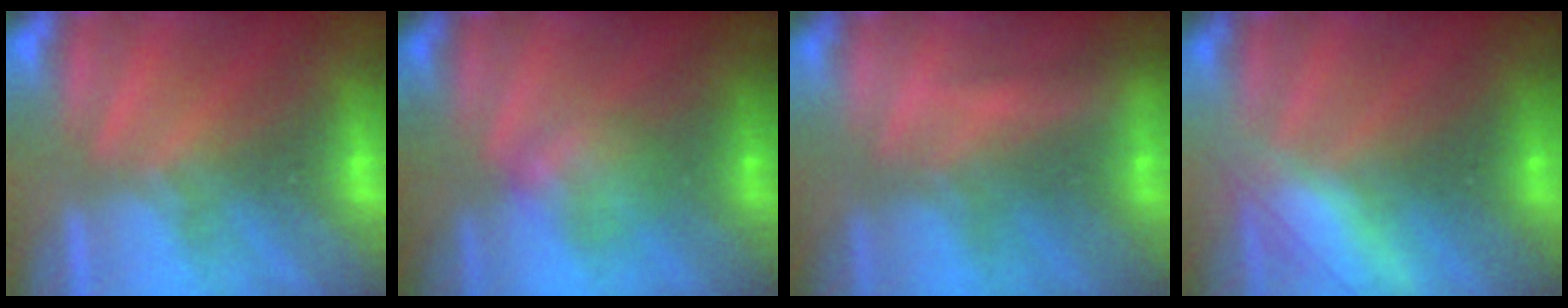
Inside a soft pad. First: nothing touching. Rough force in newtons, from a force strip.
{"total": 2.4}
{"total": 2.2}
{"total": 2.9}